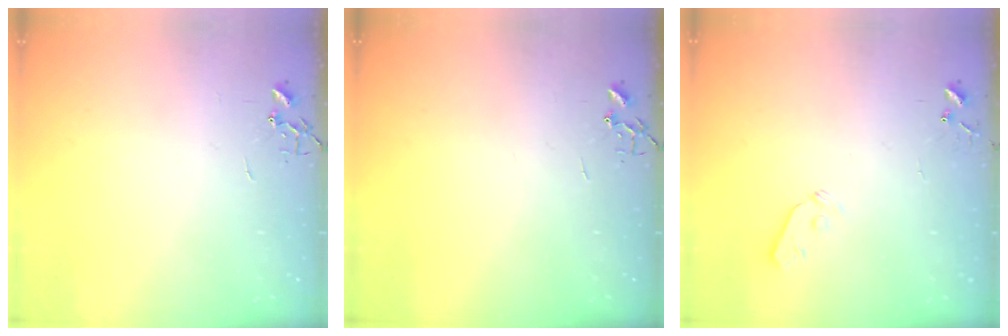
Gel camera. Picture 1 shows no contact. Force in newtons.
{"total": 0.0}
{"total": 4.1, "press": 4.0, "slide": 0.6}